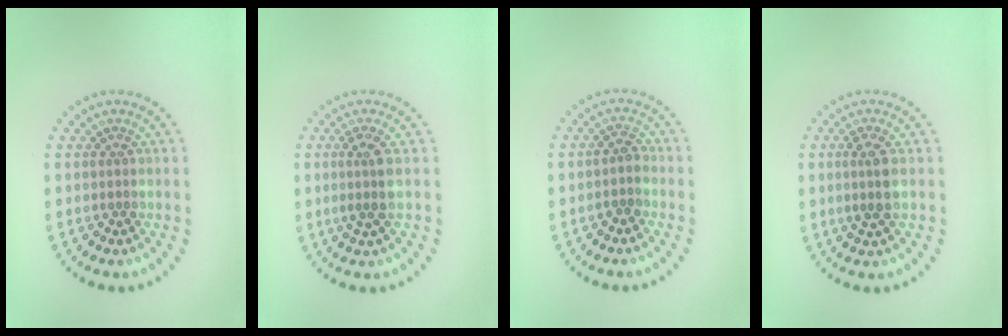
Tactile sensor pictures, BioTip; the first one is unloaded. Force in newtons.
{"total": 2.3, "press": 1.8, "slide": 1.3}
{"total": 1.5, "press": 1.3, "slide": 0.8}
{"total": 2.2, "press": 2.0, "slide": 0.8}